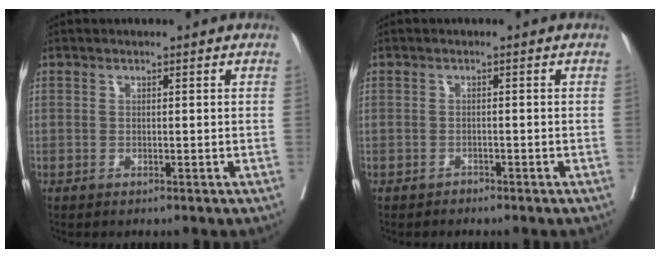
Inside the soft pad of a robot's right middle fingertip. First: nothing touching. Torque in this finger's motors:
{"motor_torque": [-0.81, -1.00, -0.18, -0.02]}